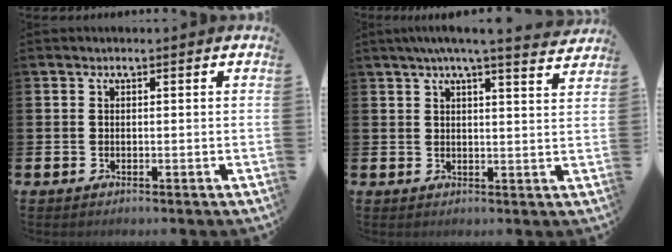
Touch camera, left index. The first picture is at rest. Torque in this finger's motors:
{"motor_torque": [1.02, -1.12, 0.81, 0.21]}